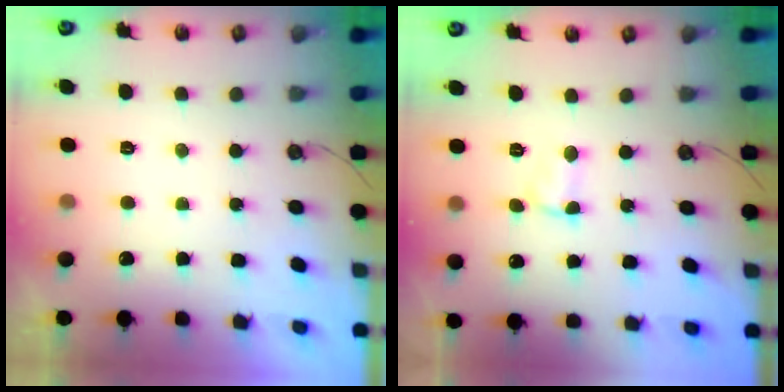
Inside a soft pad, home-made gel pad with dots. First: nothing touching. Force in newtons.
{"total": 2.6, "press": 2.6, "slide": 0.4}